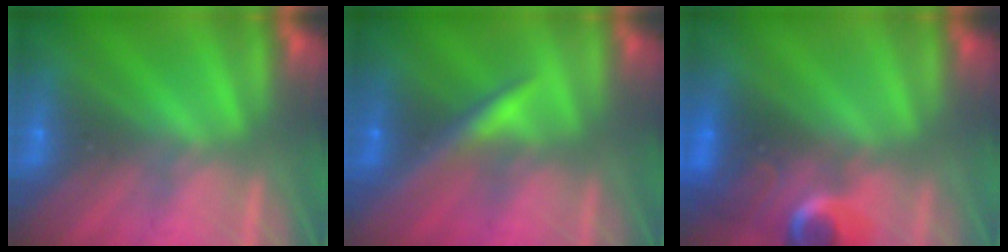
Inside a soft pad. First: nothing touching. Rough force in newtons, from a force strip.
{"total": 3.2}
{"total": 5.9}